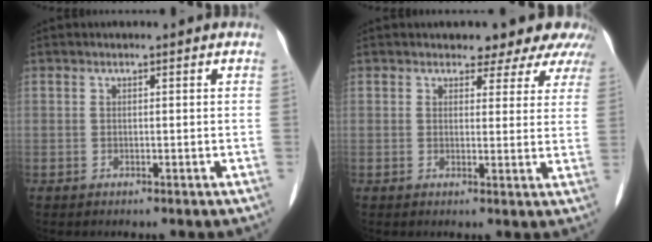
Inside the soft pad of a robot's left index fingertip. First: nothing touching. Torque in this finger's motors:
{"motor_torque": [1.07, -0.70, 0.15, 0.02]}